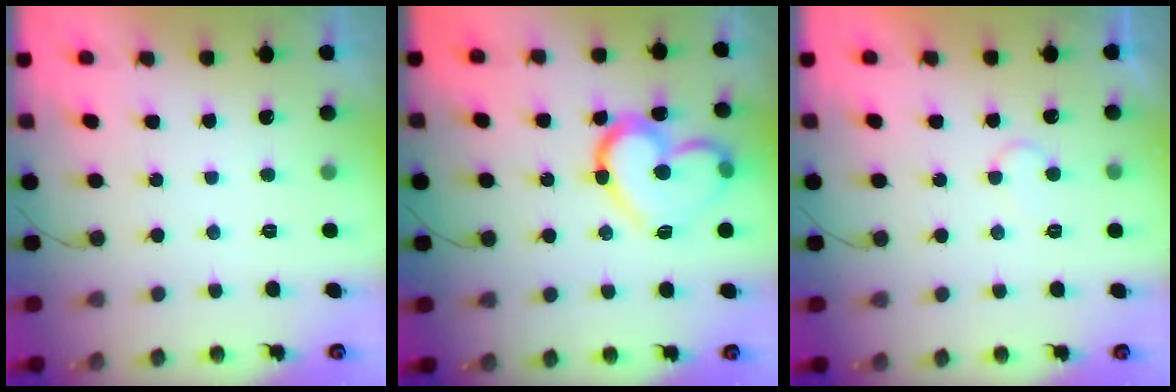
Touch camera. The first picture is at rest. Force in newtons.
{"total": 17.3, "press": 17.2, "slide": 1.5}
{"total": 4.7, "press": 4.7, "slide": 0.4}